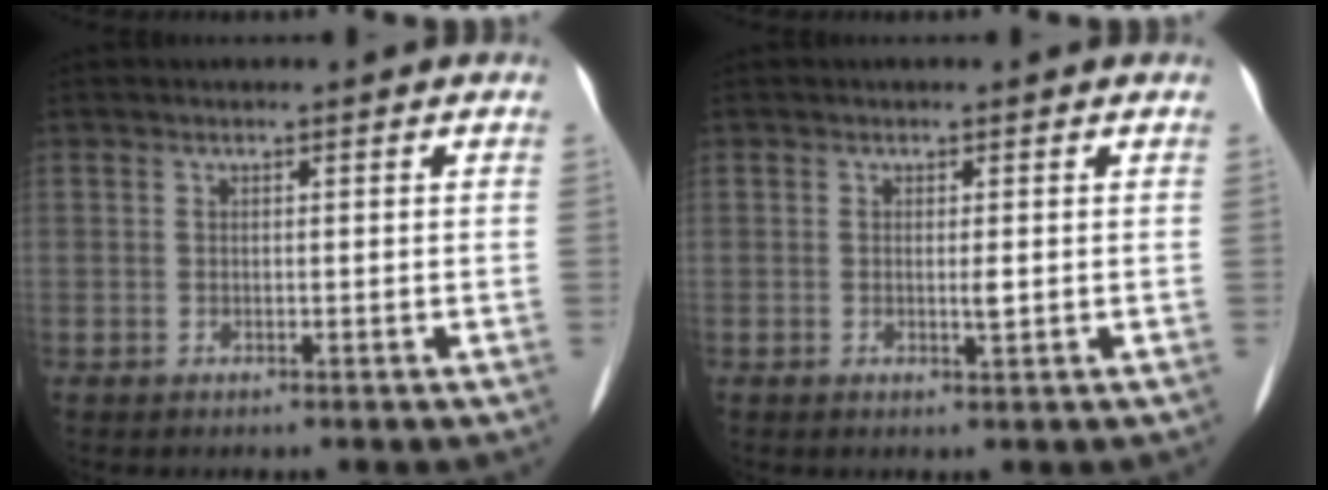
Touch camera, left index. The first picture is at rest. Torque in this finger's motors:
{"motor_torque": [0.40, 0.16, 0.11, 0.05]}